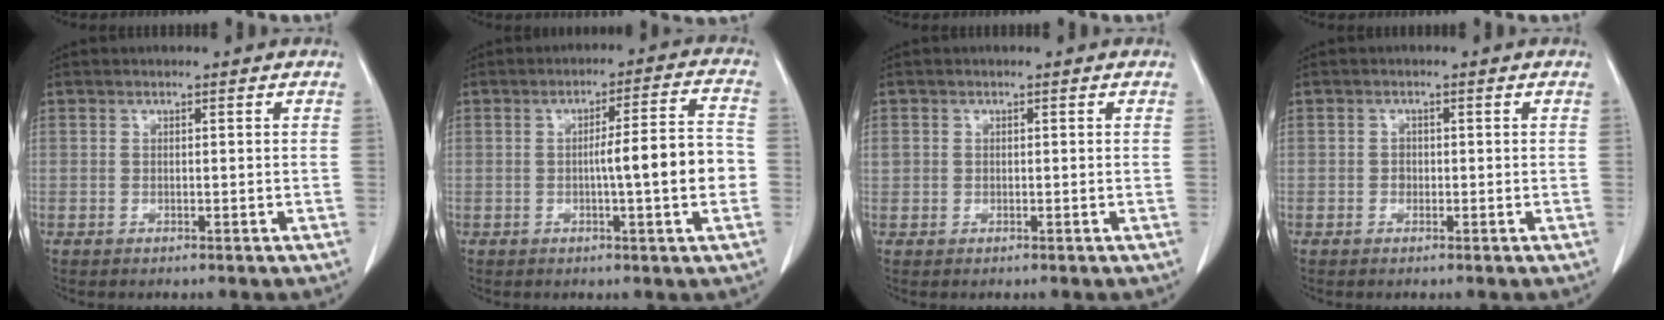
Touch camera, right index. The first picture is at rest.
{"total": 9.1, "force": [-1.4, 0.2, 9.0], "torque": [-0.126, 0.015, -0.022]}
{"total": 1.3, "force": [0.2, 1.2, 0.4], "torque": [-0.005, 0.011, 0.006]}
{"total": 1.0, "force": [-0.2, 0.9, 0.4], "torque": [-0.003, 0.004, -0.003]}